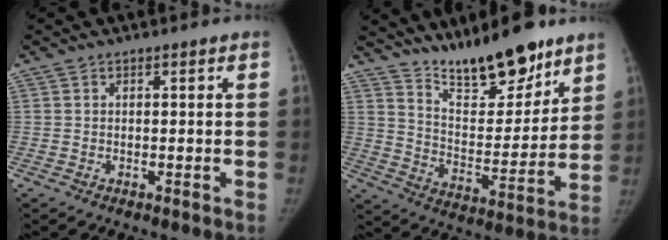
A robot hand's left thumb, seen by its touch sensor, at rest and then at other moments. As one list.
[{"total": 18.2, "force": [14.2, 5.8, 9.7], "torque": [-0.103, -0.097, 0.239]}]